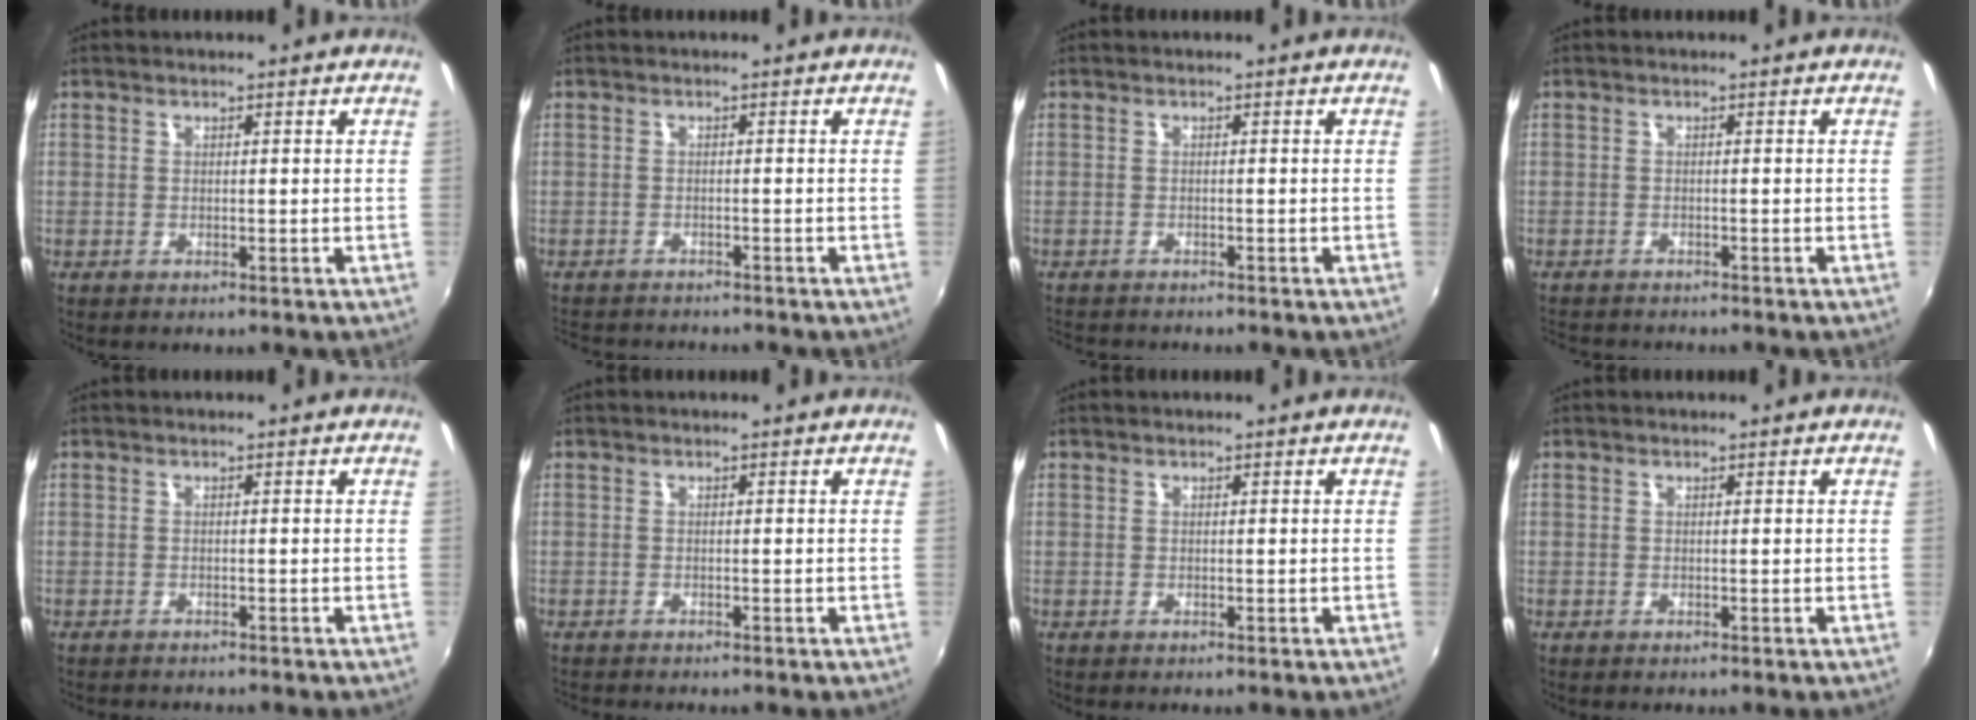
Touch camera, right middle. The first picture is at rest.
{"total": 6.1, "force": [-5.8, 1.1, 1.6], "torque": [-0.047, -0.017, -0.089]}
{"total": 3.2, "force": [-3.1, 0.3, 0.9], "torque": [-0.026, -0.020, -0.052]}
{"total": 4.0, "force": [-3.8, 0.4, 1.1], "torque": [-0.031, -0.020, -0.064]}
{"total": 1.9, "force": [-1.9, 0.1, 0.5], "torque": [-0.017, -0.012, -0.029]}
{"total": 1.0, "force": [-1.0, -0.1, 0.3], "torque": [-0.005, -0.008, -0.016]}
{"total": 0.0}
{"total": 0.0}